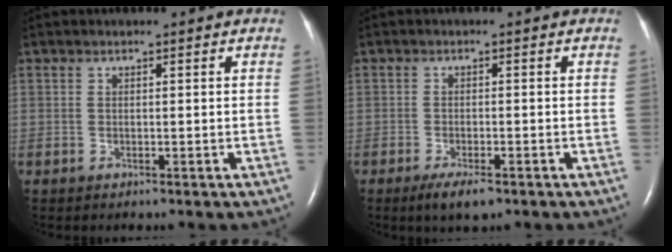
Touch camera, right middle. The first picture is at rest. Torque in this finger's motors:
{"motor_torque": [0.52, -0.43, 0.01, 0.02]}